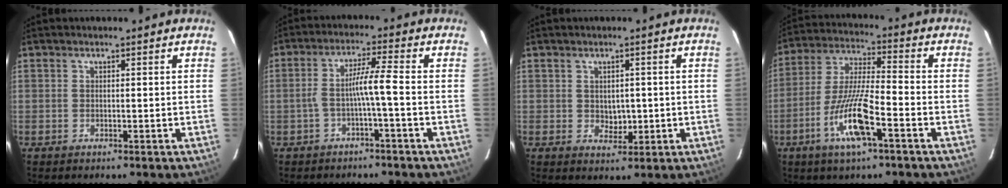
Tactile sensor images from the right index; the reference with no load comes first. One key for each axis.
{"total": 4.8, "fx": -1.4, "fy": -0.6, "fz": 4.6, "tx": -0.088, "ty": 0.021, "tz": -0.021}
{"total": 2.9, "fx": 0.1, "fy": 2.1, "fz": 2.0, "tx": -0.027, "ty": -0.002, "tz": 0.010}
{"total": 11.8, "fx": -5.1, "fy": 1.4, "fz": 10.6, "tx": -0.214, "ty": -0.007, "tz": -0.095}